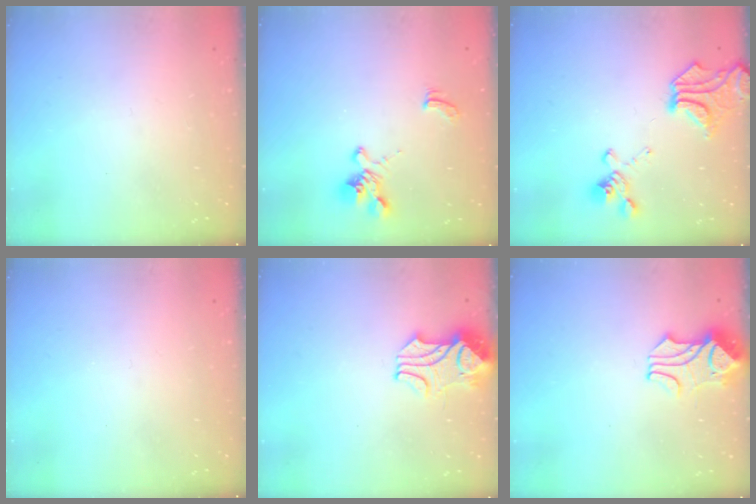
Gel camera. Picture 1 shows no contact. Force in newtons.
{"total": 1.5, "press": 1.0, "slide": 1.1}
{"total": 4.7, "press": 3.5, "slide": 3.1}
{"total": 0.0}
{"total": 2.4, "press": 2.2, "slide": 0.9}
{"total": 1.8, "press": 1.4, "slide": 1.1}